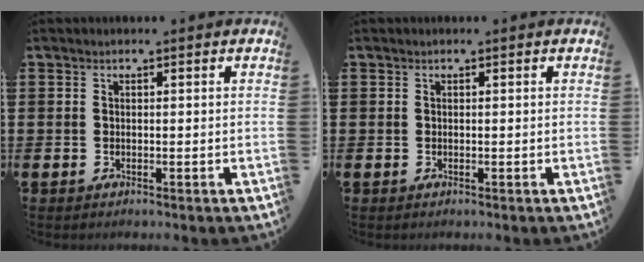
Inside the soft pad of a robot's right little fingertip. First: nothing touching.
{"total": 0.0}